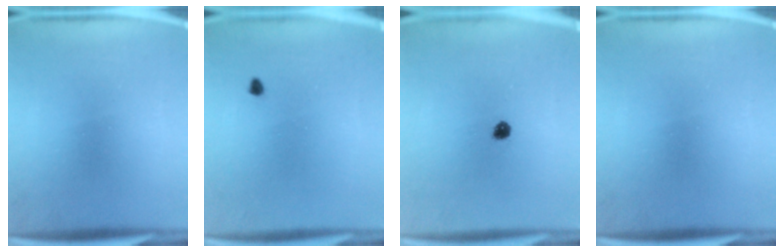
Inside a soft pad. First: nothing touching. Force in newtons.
{"total": 0.7}
{"total": 1.9}
{"total": 0.0}